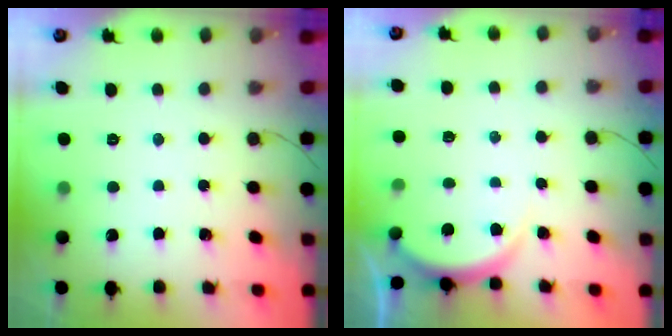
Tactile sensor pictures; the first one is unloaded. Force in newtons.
{"total": 3.6, "press": 3.6, "slide": 0.5}